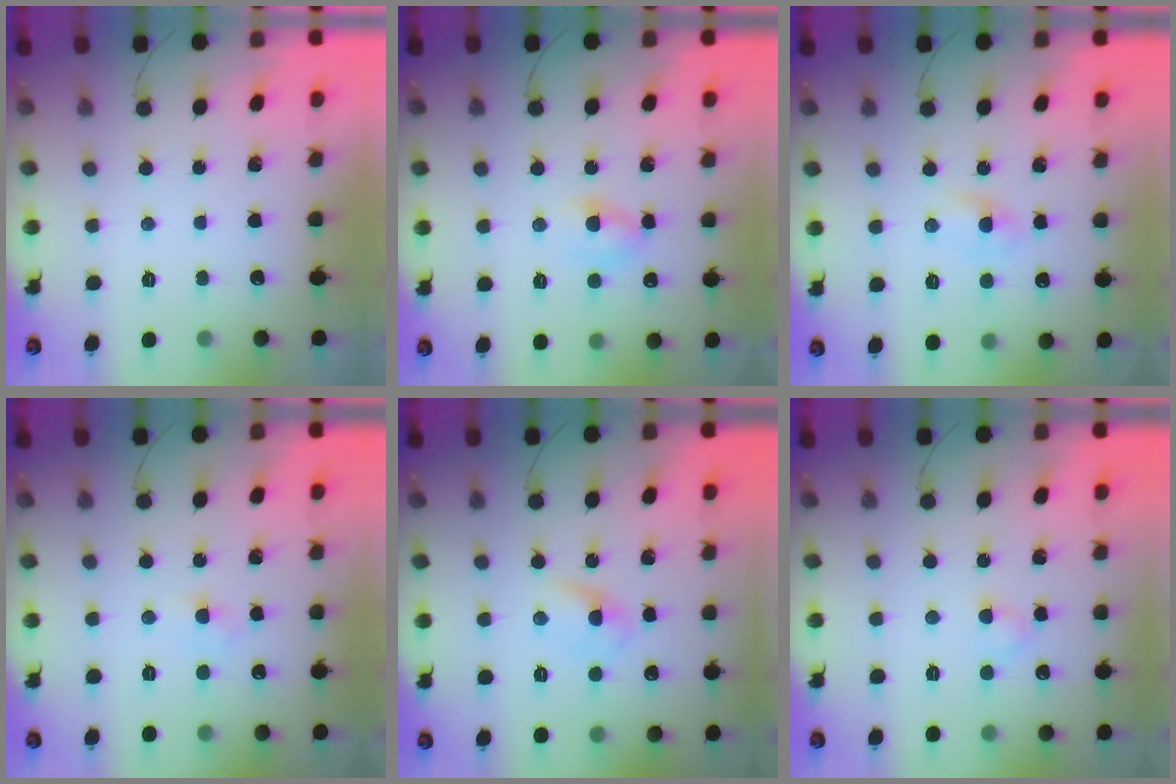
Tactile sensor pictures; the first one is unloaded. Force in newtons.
{"total": 3.9, "press": 3.6, "slide": 1.3}
{"total": 1.8, "press": 1.6, "slide": 0.8}
{"total": 1.9, "press": 1.8, "slide": 0.8}
{"total": 3.3, "press": 3.0, "slide": 1.2}
{"total": 2.7, "press": 2.5, "slide": 1.1}